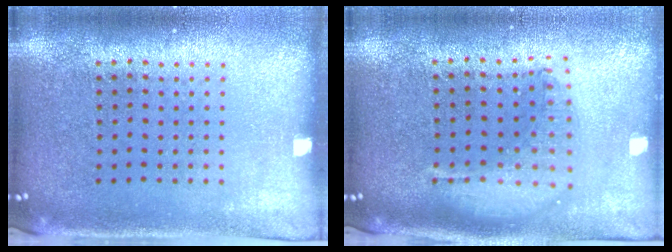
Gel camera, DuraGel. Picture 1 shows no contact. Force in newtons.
{"total": 1.8, "press": 1.5, "slide": 0.9}